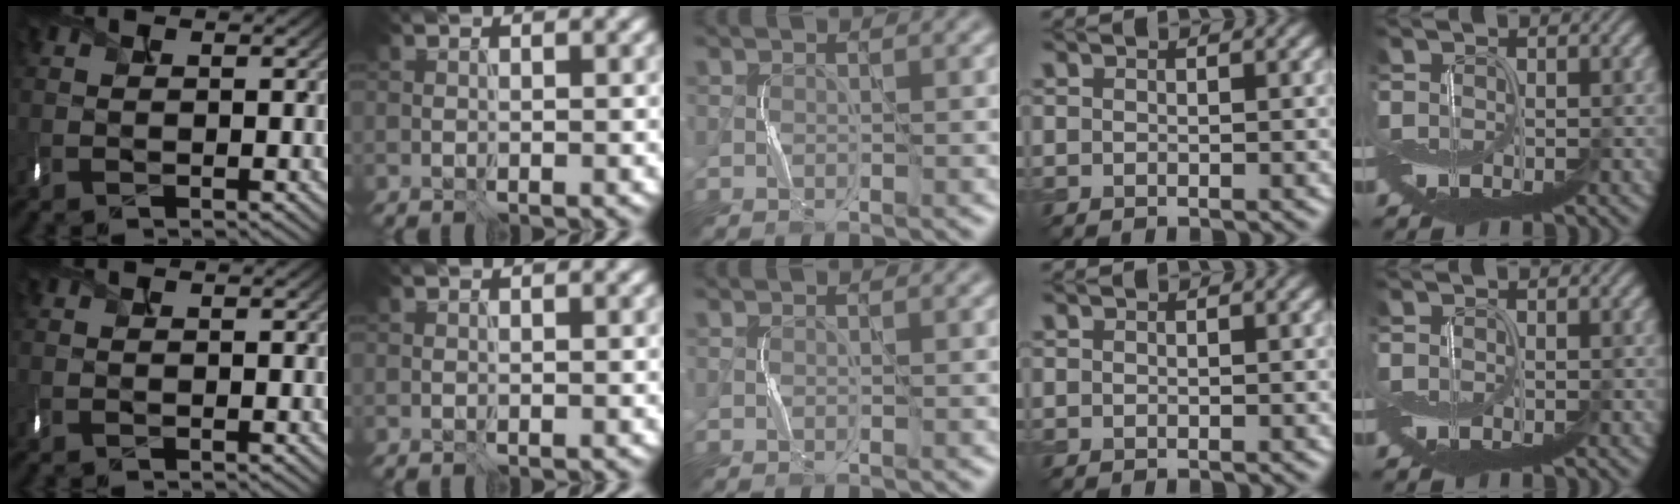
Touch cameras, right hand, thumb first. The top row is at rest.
{}